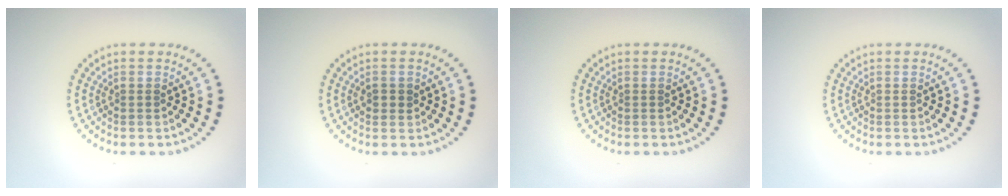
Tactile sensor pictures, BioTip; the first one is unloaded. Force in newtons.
{"total": 1.2, "press": 1.1, "slide": 0.3}
{"total": 0.0}
{"total": 0.0}